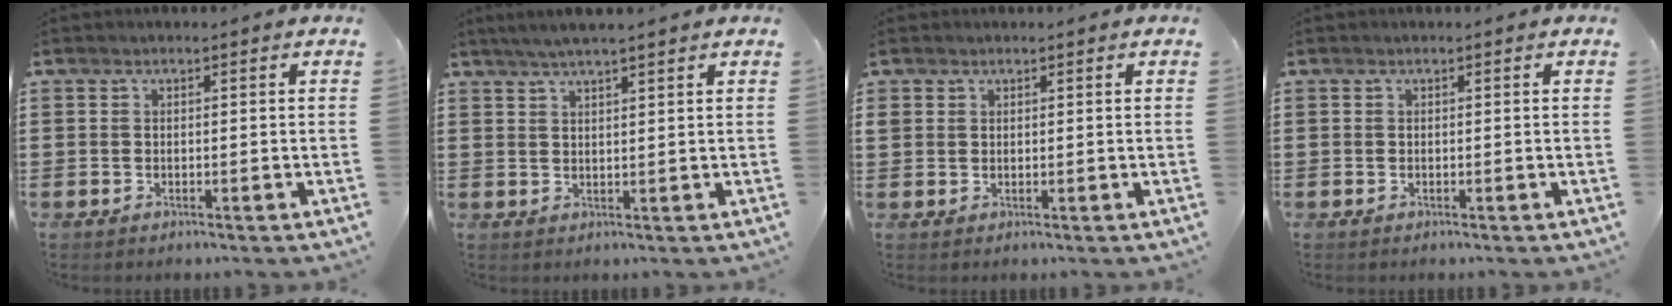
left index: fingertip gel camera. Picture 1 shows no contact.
{"total": 2.7, "force": [2.2, -0.1, 1.5], "torque": [-0.033, 0.004, 0.041]}
{"total": 1.5, "force": [1.1, 1.0, 0.1], "torque": [-0.007, 0.006, 0.023]}
{"total": 0.0}